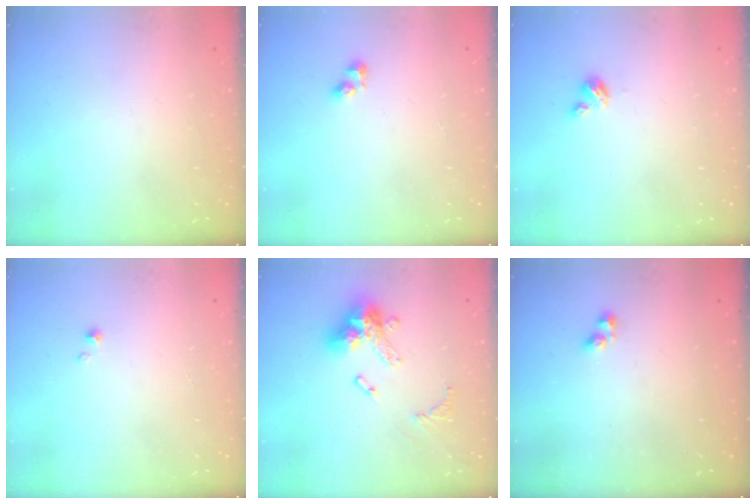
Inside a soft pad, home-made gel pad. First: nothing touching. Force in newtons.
{"total": 2.5, "press": 2.5, "slide": 0.2}
{"total": 2.7, "press": 2.7, "slide": 0.3}
{"total": 0.0}
{"total": 14.6, "press": 14.6, "slide": 1.6}
{"total": 1.6, "press": 1.5, "slide": 0.3}